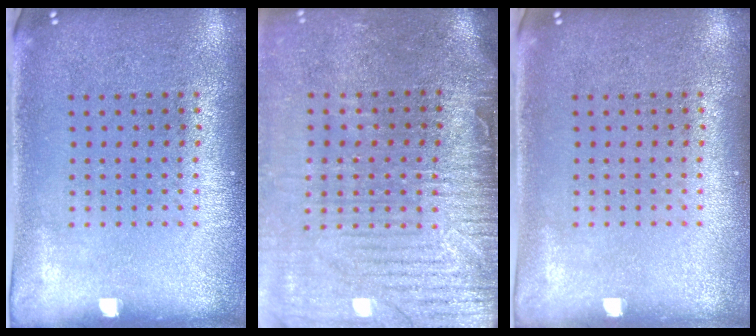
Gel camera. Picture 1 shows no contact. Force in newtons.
{"total": 4.2, "press": 3.6, "slide": 2.1}
{"total": 0.0}